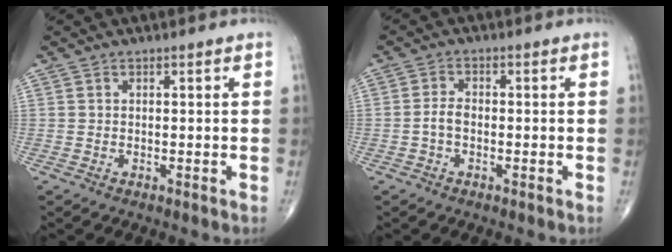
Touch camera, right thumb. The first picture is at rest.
{"total": 2.6, "force": [-0.8, 1.6, 1.9], "torque": [-0.037, 0.011, -0.019]}